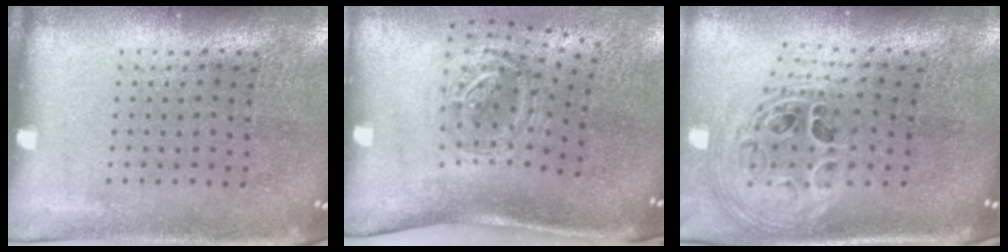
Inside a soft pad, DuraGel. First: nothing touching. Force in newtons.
{"total": 1.8, "press": 1.2, "slide": 1.4}
{"total": 2.0, "press": 1.6, "slide": 1.2}